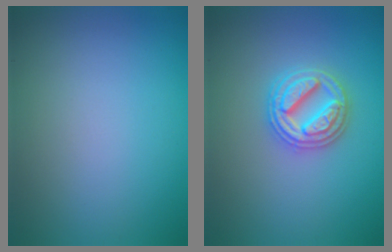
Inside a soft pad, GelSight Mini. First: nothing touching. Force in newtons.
{"total": 4.4, "press": 4.3, "slide": 0.5}